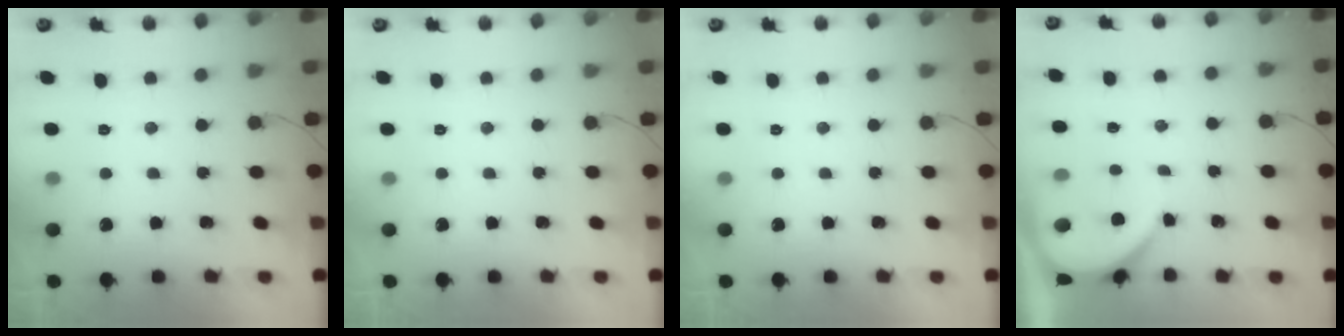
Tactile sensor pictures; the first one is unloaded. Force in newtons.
{"total": 0.0}
{"total": 0.0}
{"total": 3.5, "press": 3.5, "slide": 0.5}